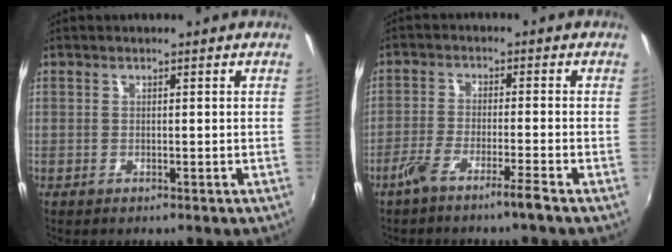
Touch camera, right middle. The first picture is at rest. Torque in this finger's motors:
{"motor_torque": [0.28, -0.23, 0.06, 0.05]}